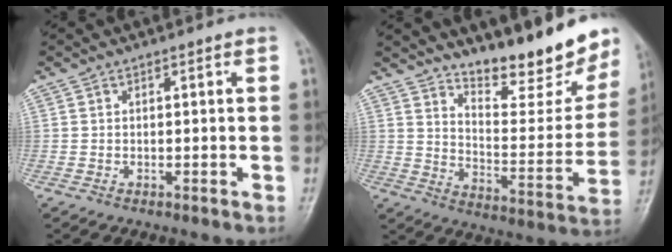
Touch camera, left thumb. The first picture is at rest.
{"total": 18.1, "force": [15.0, 4.6, 9.0], "torque": [-0.091, -0.113, 0.221]}